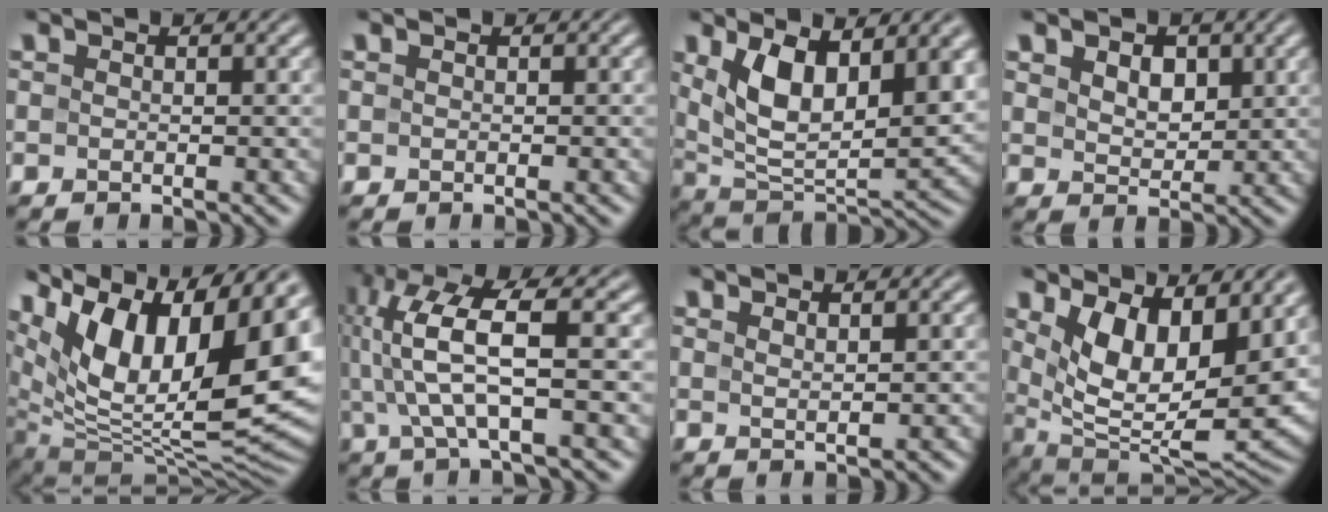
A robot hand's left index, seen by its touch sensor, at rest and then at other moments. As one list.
[{"total": 0.0}, {"total": 9.9, "force": [2.6, 4.8, 8.3], "torque": [-0.156, -0.013, 0.048]}, {"total": 3.4, "force": [1.5, 2.3, 2.1], "torque": [-0.036, 0.008, 0.015]}, {"total": 17.2, "force": [8.3, 7.7, 13.0], "torque": [-0.221, 0.038, 0.137]}, {"total": 7.8, "force": [0.9, 2.0, 7.5], "torque": [-0.167, 0.013, 0.019]}, {"total": 1.0, "force": [0.8, 0.2, 0.6], "torque": [-0.012, -0.001, 0.016]}, {"total": 10.2, "force": [2.9, 5.1, 8.4], "torque": [-0.151, -0.031, 0.057]}]